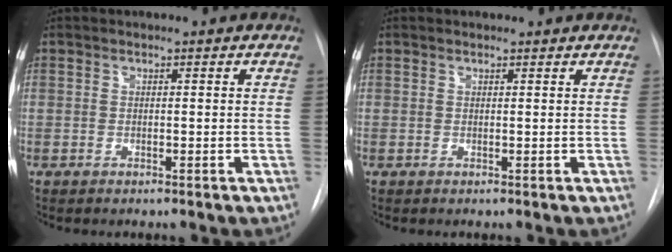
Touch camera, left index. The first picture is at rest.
{"total": 0.8, "force": [0.8, 0.1, 0.0], "torque": [-0.009, 0.006, 0.010]}